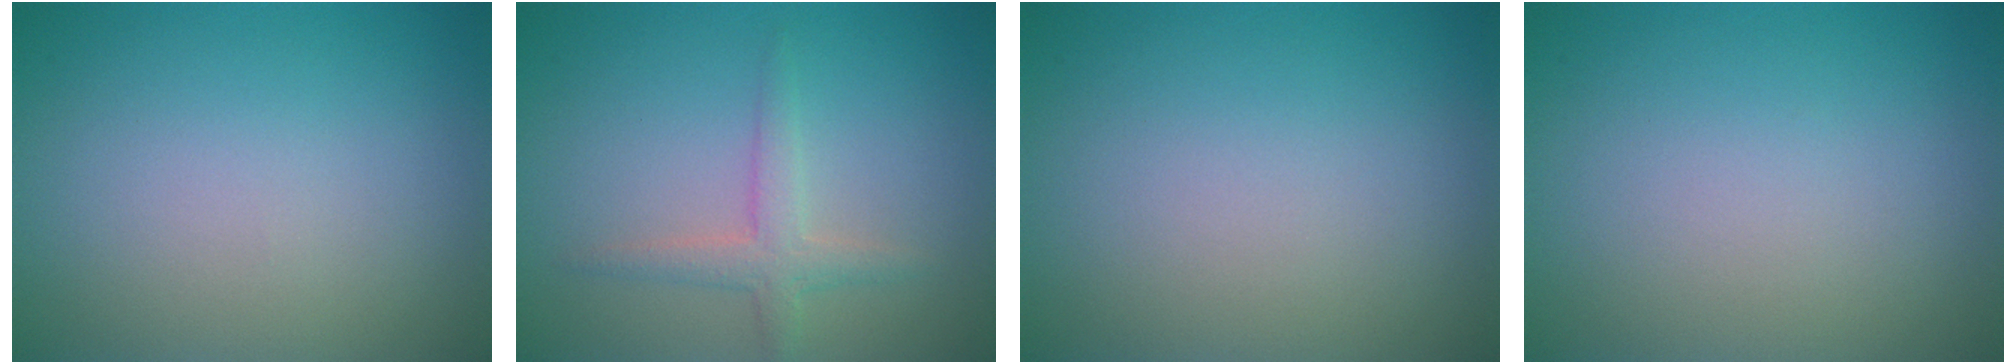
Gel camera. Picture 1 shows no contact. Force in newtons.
{"total": 2.2, "press": 2.2, "slide": 0.1}
{"total": 0.0}
{"total": 0.0}